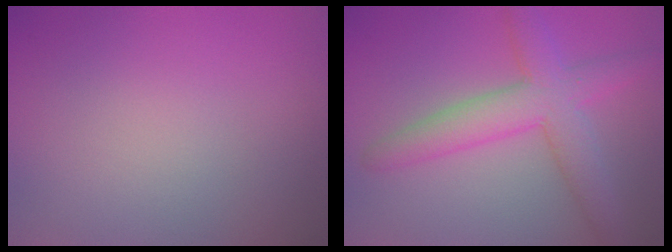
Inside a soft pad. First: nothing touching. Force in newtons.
{"total": 5.2, "press": 5.2, "slide": 0.3}